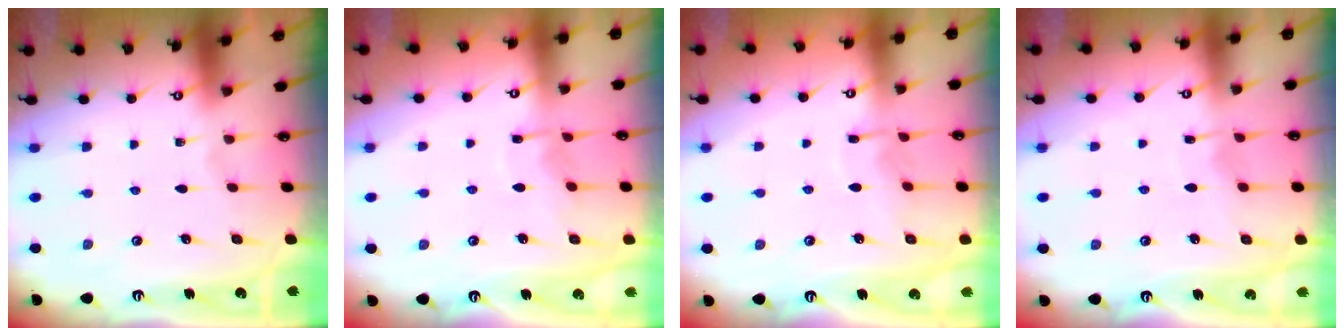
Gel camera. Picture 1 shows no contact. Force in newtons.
{"total": 5.3, "press": 5.3, "slide": 0.5}
{"total": 5.5, "press": 5.5, "slide": 0.5}
{"total": 5.1, "press": 5.1, "slide": 0.6}